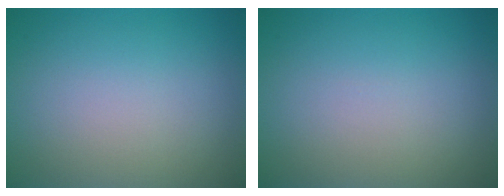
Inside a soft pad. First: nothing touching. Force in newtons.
{"total": 0.0}